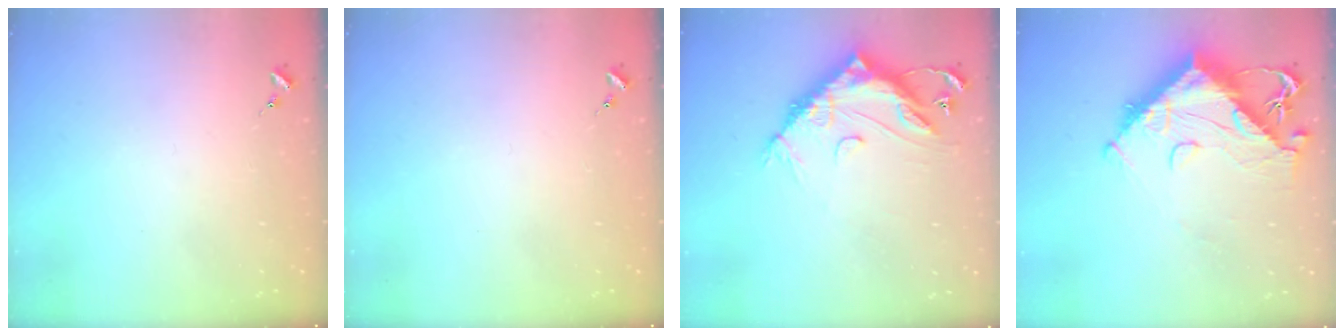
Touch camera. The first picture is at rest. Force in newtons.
{"total": 0.0}
{"total": 15.2, "press": 15.2, "slide": 1.0}
{"total": 17.1, "press": 17.0, "slide": 1.9}